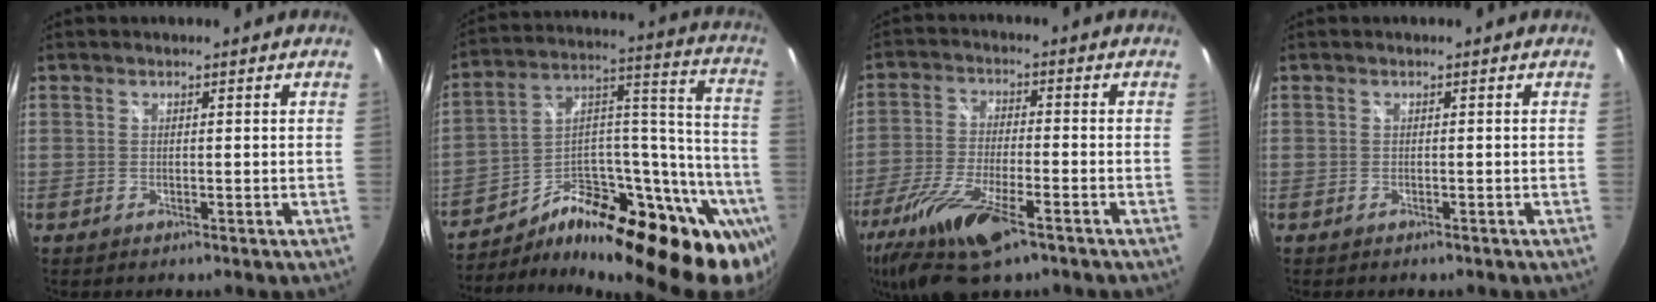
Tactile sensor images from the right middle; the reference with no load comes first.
{"total": 31.5, "force": [-19.8, 13.0, 20.8], "torque": [-0.282, 0.032, -0.294]}
{"total": 15.3, "force": [-9.3, 4.3, 11.4], "torque": [-0.244, -0.045, -0.176]}
{"total": 0.6, "force": [-0.5, 0.3, 0.2], "torque": [-0.005, -0.002, -0.007]}